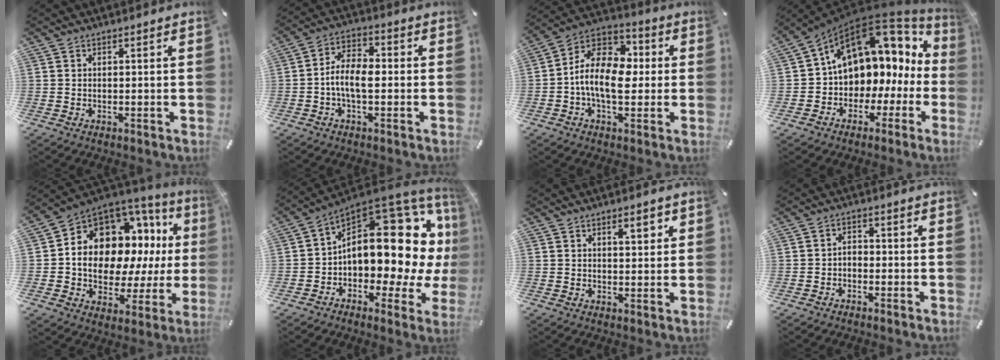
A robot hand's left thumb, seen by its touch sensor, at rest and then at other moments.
{"total": 7.7, "force": [-1.7, 4.1, 6.3], "torque": [-0.127, 0.011, -0.032]}
{"total": 14.2, "force": [-1.6, 9.4, 10.6], "torque": [-0.208, 0.005, -0.031]}
{"total": 11.7, "force": [5.2, 8.9, 5.5], "torque": [-0.090, -0.058, 0.089]}
{"total": 14.0, "force": [3.4, 10.2, 8.9], "torque": [-0.146, -0.054, 0.057]}
{"total": 21.2, "force": [4.1, 11.7, 17.2], "torque": [-0.228, -0.054, 0.073]}
{"total": 4.1, "force": [2.1, 1.6, 3.1], "torque": [-0.041, -0.005, 0.030]}
{"total": 2.2, "force": [-1.3, 1.3, 1.1], "torque": [-0.022, 0.009, -0.027]}